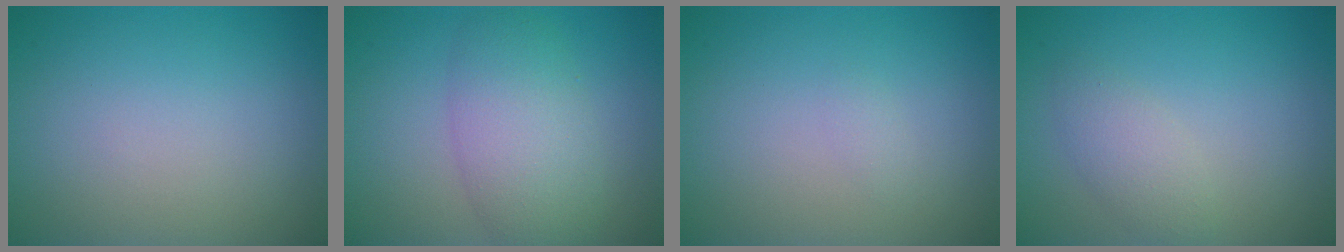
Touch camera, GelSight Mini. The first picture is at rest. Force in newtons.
{"total": 5.3, "press": 5.3, "slide": 0.3}
{"total": 0.6, "press": 0.6, "slide": 0.0}
{"total": 2.1, "press": 2.1, "slide": 0.1}